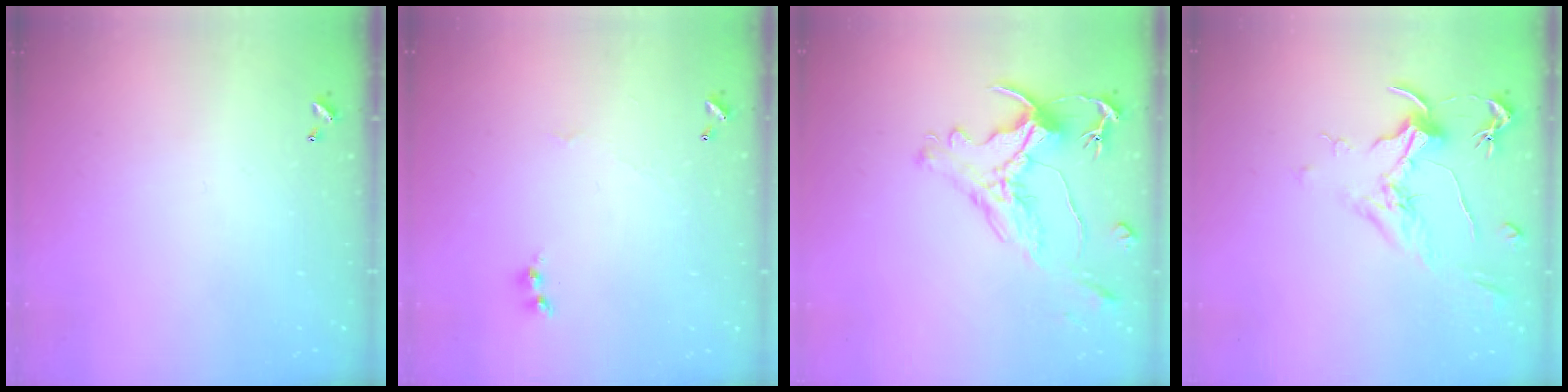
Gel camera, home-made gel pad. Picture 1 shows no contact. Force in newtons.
{"total": 1.6, "press": 1.6, "slide": 0.2}
{"total": 2.8, "press": 2.5, "slide": 1.3}
{"total": 2.0, "press": 1.7, "slide": 0.9}